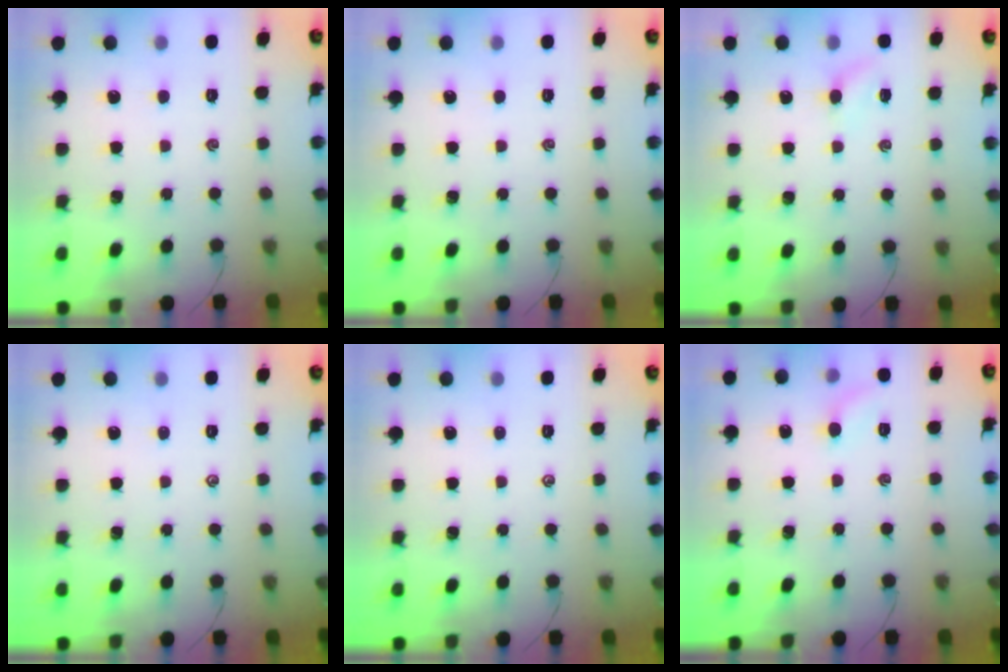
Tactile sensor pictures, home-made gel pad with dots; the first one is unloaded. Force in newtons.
{"total": 0.0}
{"total": 2.3, "press": 2.2, "slide": 0.8}
{"total": 0.0}
{"total": 0.0}
{"total": 5.0, "press": 4.7, "slide": 1.5}